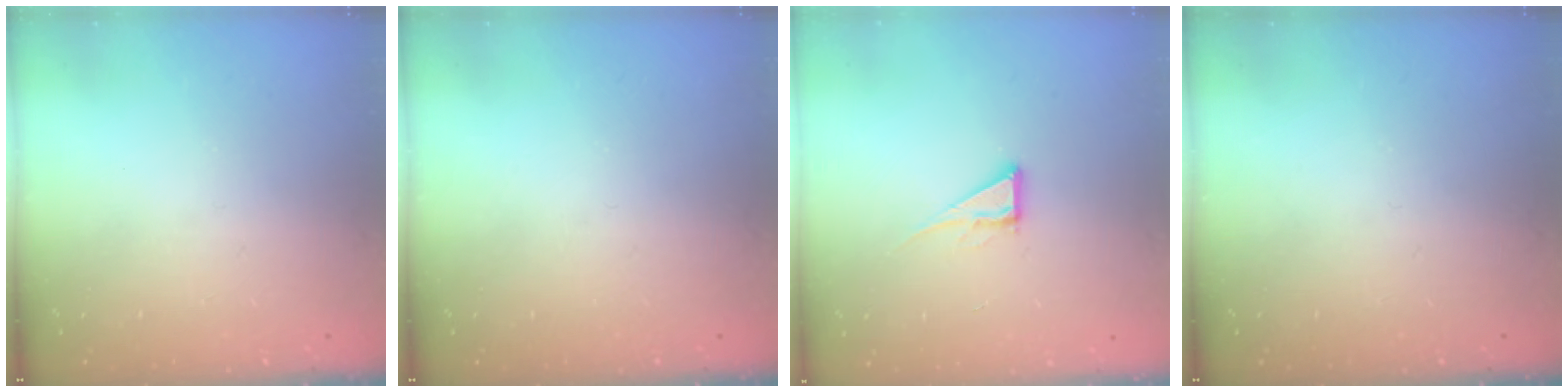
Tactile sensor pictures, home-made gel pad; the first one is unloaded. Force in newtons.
{"total": 0.0}
{"total": 6.0, "press": 6.0, "slide": 0.4}
{"total": 0.0}